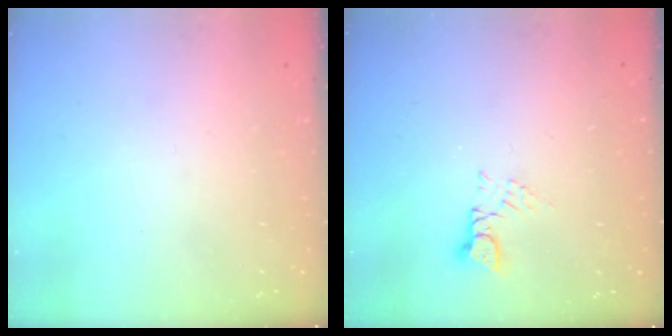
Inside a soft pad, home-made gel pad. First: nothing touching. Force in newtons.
{"total": 3.0, "press": 3.0, "slide": 0.4}